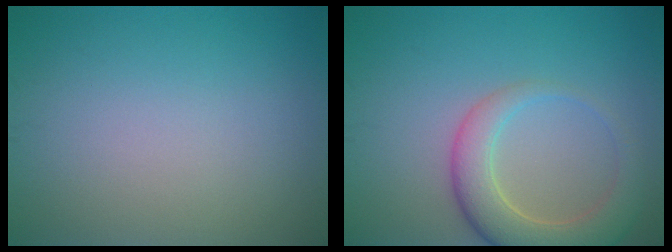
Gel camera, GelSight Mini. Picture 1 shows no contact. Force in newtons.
{"total": 5.4, "press": 5.3, "slide": 0.8}